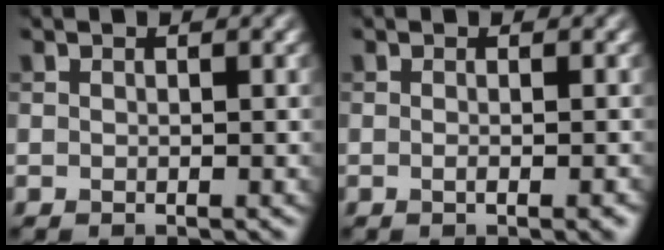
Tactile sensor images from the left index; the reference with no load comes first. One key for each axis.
{"total": 2.2, "fx": -0.3, "fy": 0.9, "fz": 2.0, "tx": -0.013, "ty": 0.001, "tz": -0.008}